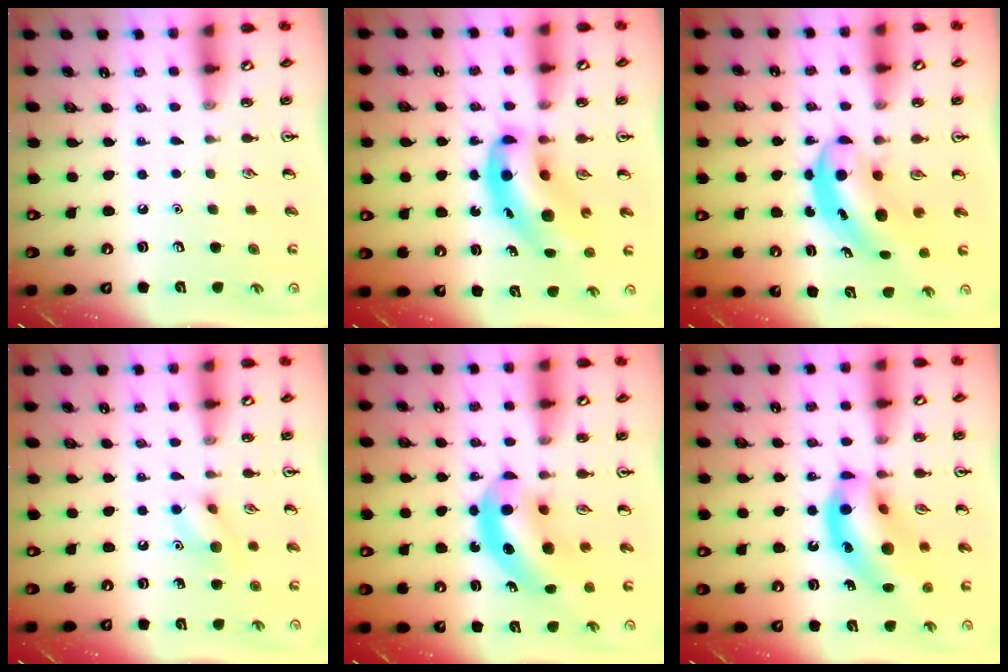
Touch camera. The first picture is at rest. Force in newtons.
{"total": 10.7, "press": 10.2, "slide": 3.1}
{"total": 5.0, "press": 4.8, "slide": 1.3}
{"total": 8.1, "press": 8.1, "slide": 0.5}
{"total": 9.4, "press": 9.0, "slide": 2.9}
{"total": 16.0, "press": 15.4, "slide": 4.2}